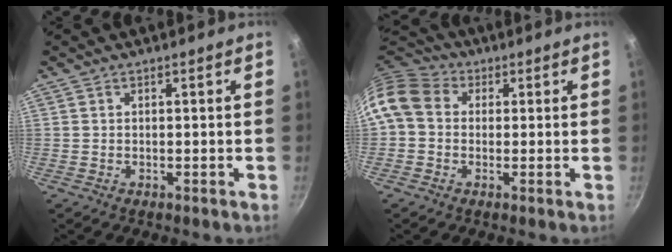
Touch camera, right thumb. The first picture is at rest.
{"total": 10.9, "force": [1.3, 8.8, 6.2], "torque": [-0.114, 0.027, 0.005]}